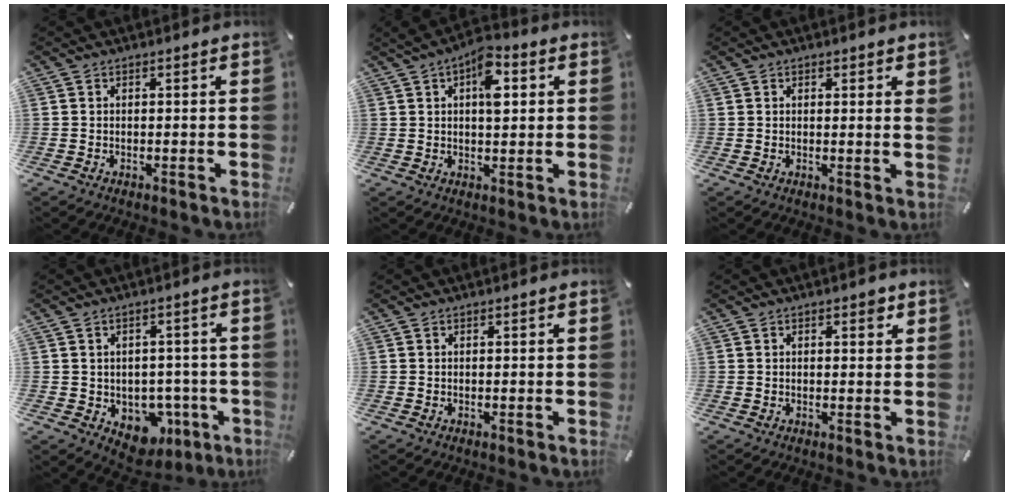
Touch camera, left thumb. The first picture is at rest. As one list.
[{"total": 8.4, "force": [2.6, 4.3, 6.7], "torque": [-0.086, -0.007, 0.037]}, {"total": 1.1, "force": [0.6, 0.4, 0.8], "torque": [-0.001, -0.006, 0.008]}, {"total": 7.6, "force": [-2.2, 6.5, 3.3], "torque": [-0.032, 0.006, -0.027]}, {"total": 0.0}, {"total": 1.8, "force": [0.6, 1.0, 1.3], "torque": [-0.012, -0.001, 0.006]}]